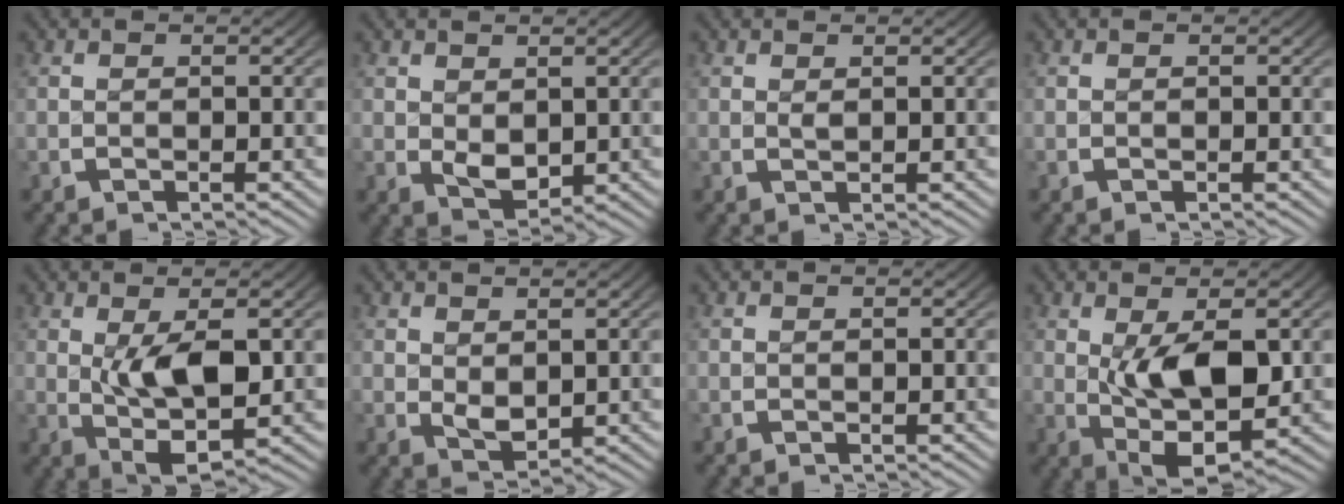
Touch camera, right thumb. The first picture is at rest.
{"total": 2.7, "force": [0.3, 2.0, 1.8], "torque": [-0.030, -0.014, 0.016]}
{"total": 0.6, "force": [0.5, 0.2, 0.3], "torque": [-0.005, -0.002, 0.011]}
{"total": 0.0}
{"total": 6.7, "force": [0.1, 3.6, 5.6], "torque": [-0.108, -0.026, 0.012]}
{"total": 2.4, "force": [0.6, 1.8, 1.6], "torque": [-0.027, -0.013, 0.020]}
{"total": 0.0}
{"total": 8.1, "force": [-0.3, 4.5, 6.8], "torque": [-0.129, -0.031, 0.005]}